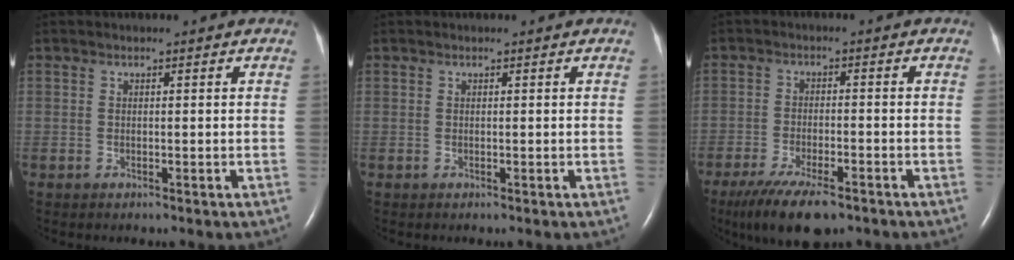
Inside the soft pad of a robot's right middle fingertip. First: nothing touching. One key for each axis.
{"total": 0.0}
{"total": 10.0, "fx": -7.1, "fy": 2.9, "fz": 6.5, "tx": -0.112, "ty": -0.017, "tz": -0.116}